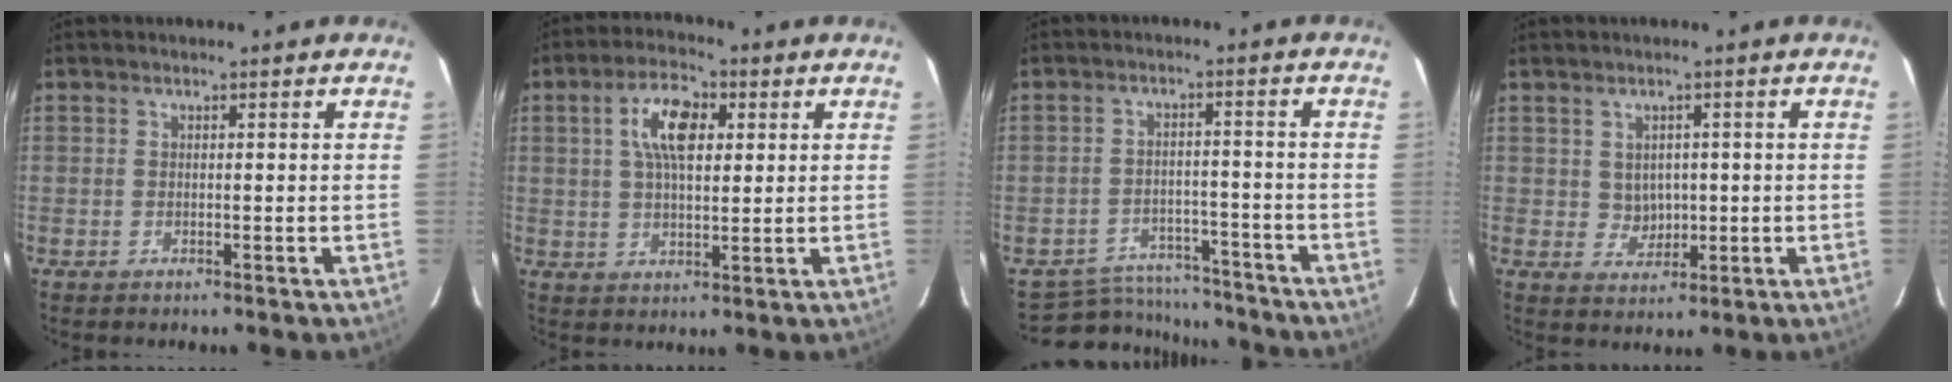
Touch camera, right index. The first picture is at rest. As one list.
[{"total": 8.5, "force": [2.5, 3.9, 7.1], "torque": [-0.128, 0.018, 0.044]}, {"total": 11.4, "force": [-10.4, 4.2, 1.8], "torque": [-0.050, 0.022, -0.140]}, {"total": 3.6, "force": [0.4, 3.4, 1.1], "torque": [-0.019, 0.007, 0.016]}]